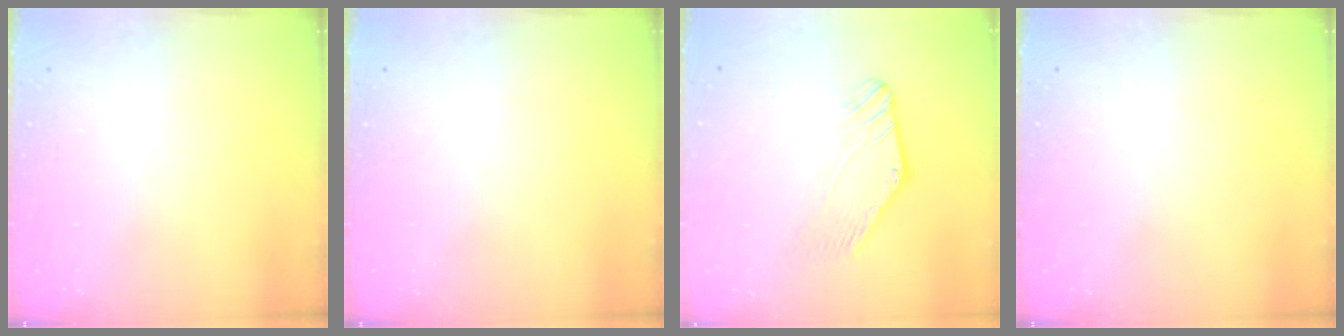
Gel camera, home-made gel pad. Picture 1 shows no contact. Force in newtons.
{"total": 0.0}
{"total": 0.9, "press": 0.9, "slide": 0.1}
{"total": 0.0}